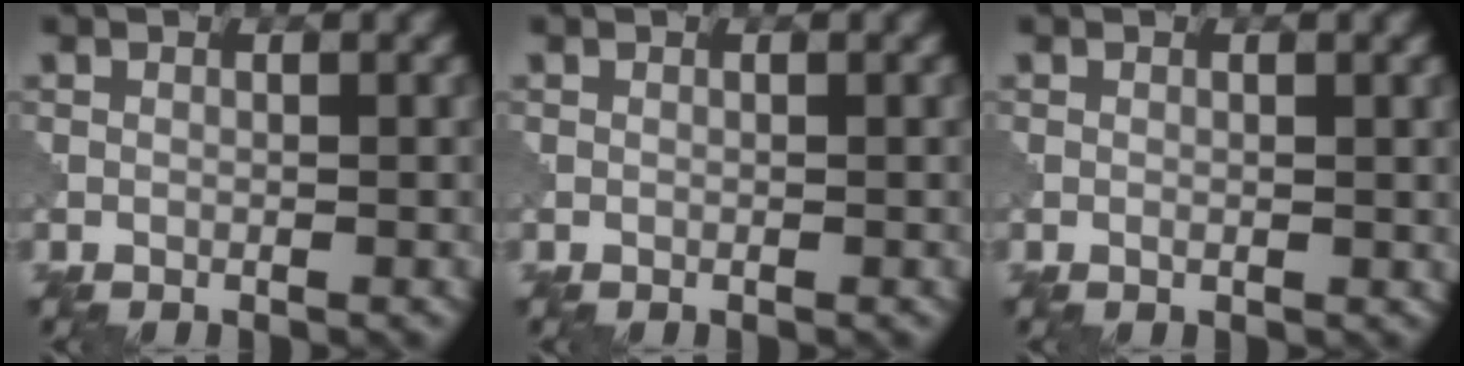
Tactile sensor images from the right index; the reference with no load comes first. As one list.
[{"total": 0.0}, {"total": 0.6, "force": [0.0, 0.3, 0.5], "torque": [-0.009, -0.002, -0.001]}]